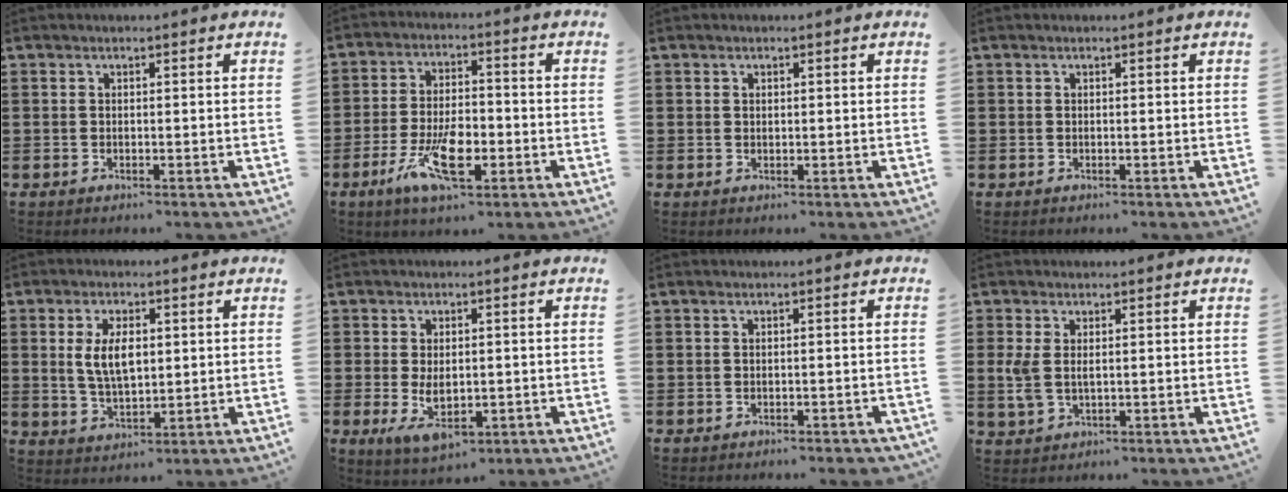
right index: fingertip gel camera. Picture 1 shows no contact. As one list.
[{"total": 9.5, "force": [-3.7, 4.0, 7.7], "torque": [-0.162, -0.005, -0.066]}, {"total": 0.5, "force": [0.3, 0.4, 0.2], "torque": [-0.005, 0.002, 0.005]}, {"total": 0.0}, {"total": 6.2, "force": [1.0, 3.0, 5.3], "torque": [-0.101, 0.007, 0.014]}, {"total": 4.7, "force": [-0.7, 2.6, 3.9], "torque": [-0.082, -0.006, -0.019]}, {"total": 0.6, "force": [-0.4, 0.2, 0.3], "torque": [-0.009, -0.003, -0.008]}, {"total": 3.1, "force": [0.5, 1.5, 2.7], "torque": [-0.070, 0.001, 0.003]}]